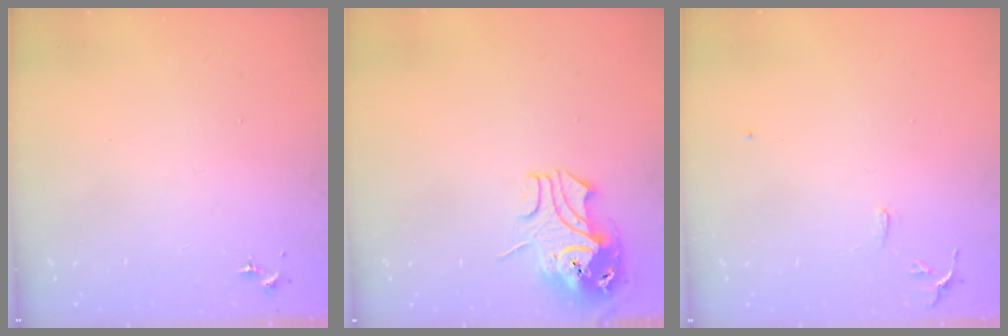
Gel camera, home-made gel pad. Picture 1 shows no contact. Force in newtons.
{"total": 9.9, "press": 9.8, "slide": 1.4}
{"total": 6.9, "press": 6.9, "slide": 0.6}